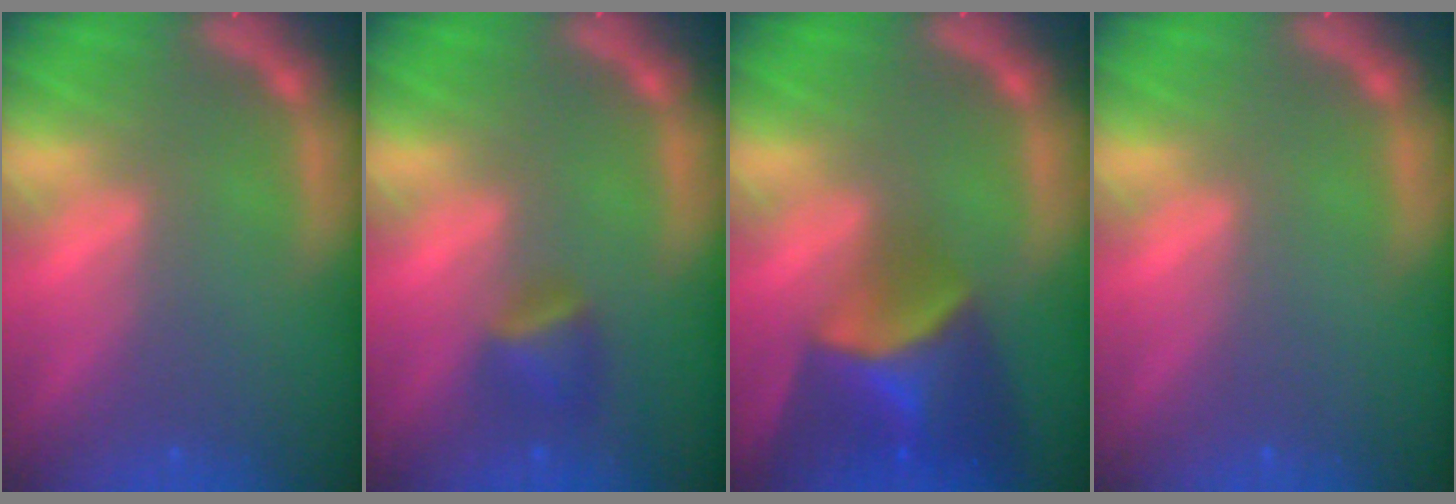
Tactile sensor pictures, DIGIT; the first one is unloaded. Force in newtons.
{"total": 2.4}
{"total": 7.9}
{"total": 0.0}